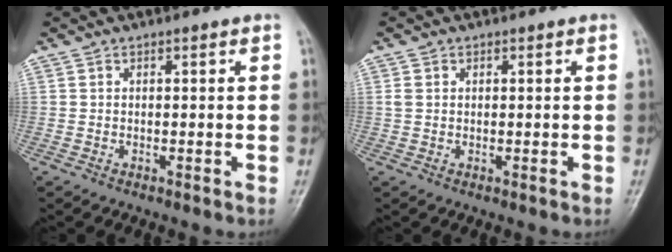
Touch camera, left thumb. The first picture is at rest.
{"total": 1.5, "force": [0.3, 1.3, 0.8], "torque": [-0.018, 0.004, 0.009]}